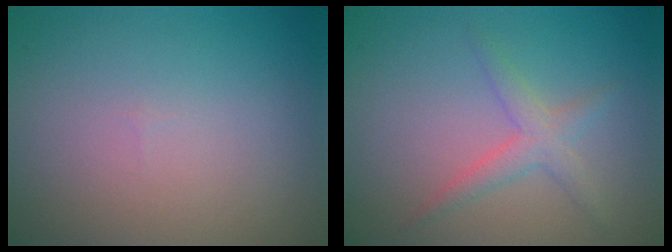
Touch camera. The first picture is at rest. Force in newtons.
{"total": 2.1, "press": 2.1, "slide": 0.1}